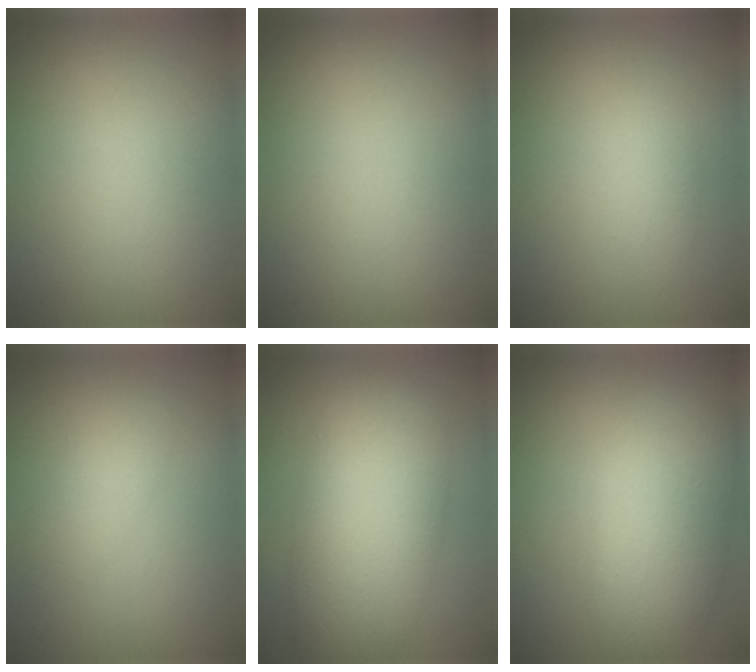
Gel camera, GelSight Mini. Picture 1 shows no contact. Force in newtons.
{"total": 0.0}
{"total": 1.6, "press": 1.6, "slide": 0.1}
{"total": 2.2, "press": 2.2, "slide": 0.1}
{"total": 9.3, "press": 9.3, "slide": 0.3}
{"total": 7.3, "press": 7.3, "slide": 0.5}